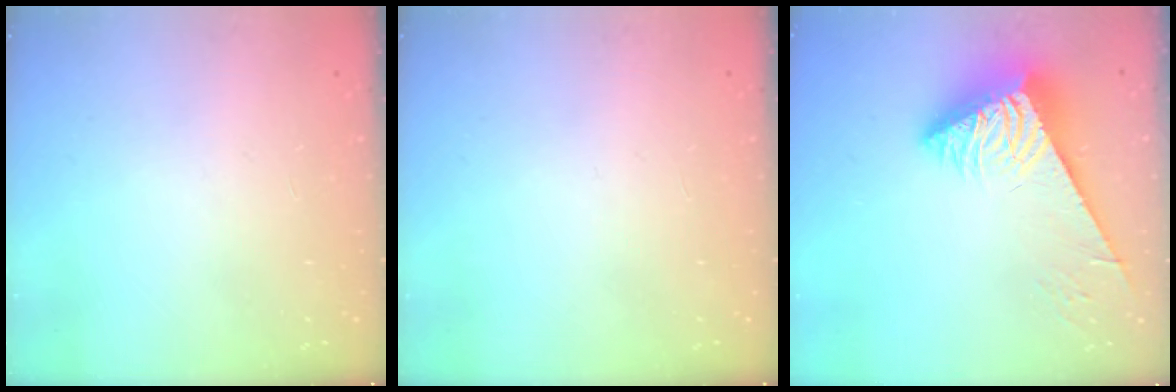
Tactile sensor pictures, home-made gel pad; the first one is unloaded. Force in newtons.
{"total": 0.0}
{"total": 7.9, "press": 7.8, "slide": 1.0}